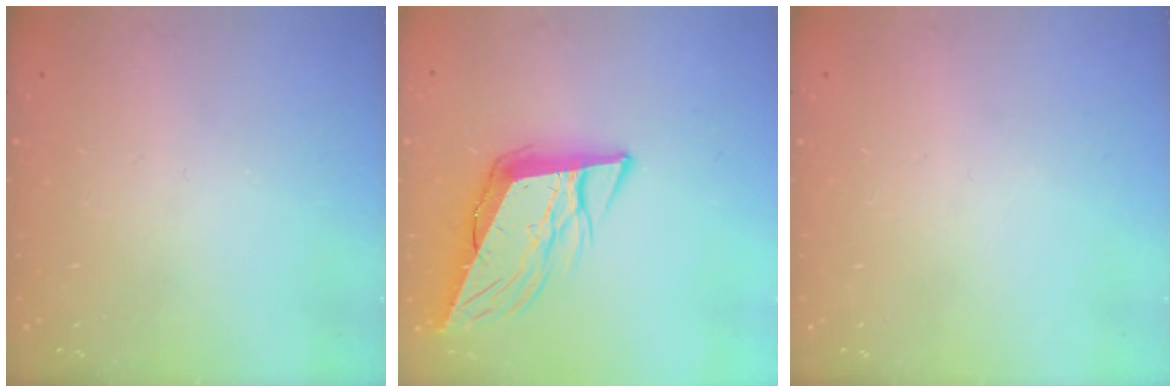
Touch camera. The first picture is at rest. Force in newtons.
{"total": 11.8, "press": 11.2, "slide": 3.6}
{"total": 0.0}